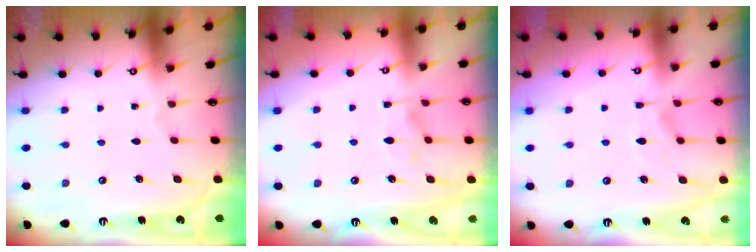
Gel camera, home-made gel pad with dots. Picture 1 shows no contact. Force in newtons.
{"total": 2.0, "press": 1.4, "slide": 1.4}
{"total": 1.3, "press": 0.0, "slide": 1.3}